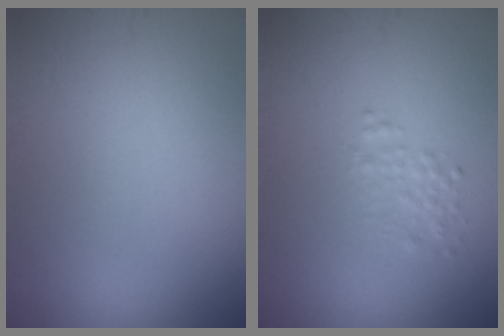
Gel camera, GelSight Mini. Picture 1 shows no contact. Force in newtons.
{"total": 1.3, "press": 1.3, "slide": 0.0}